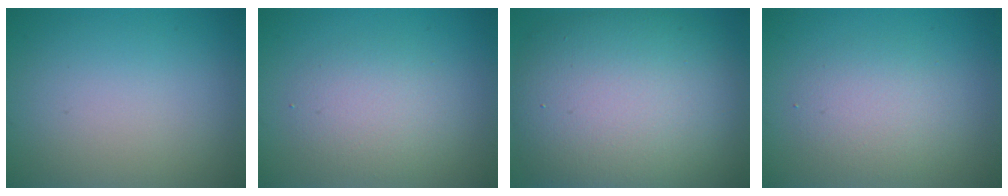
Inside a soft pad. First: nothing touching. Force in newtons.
{"total": 3.0, "press": 3.0, "slide": 0.2}
{"total": 13.4, "press": 13.4, "slide": 0.4}
{"total": 3.0, "press": 3.0, "slide": 0.2}